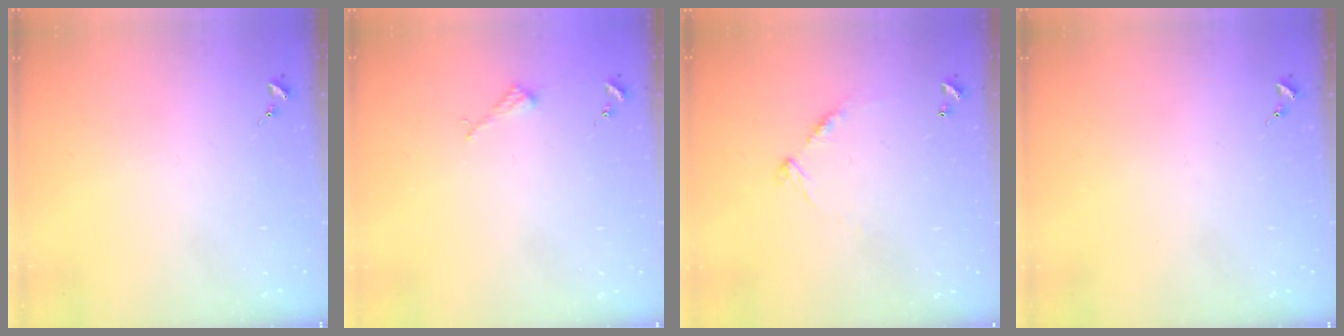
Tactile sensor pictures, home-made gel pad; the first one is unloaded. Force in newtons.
{"total": 2.2, "press": 2.2, "slide": 0.2}
{"total": 8.8, "press": 8.8, "slide": 0.7}
{"total": 0.0}